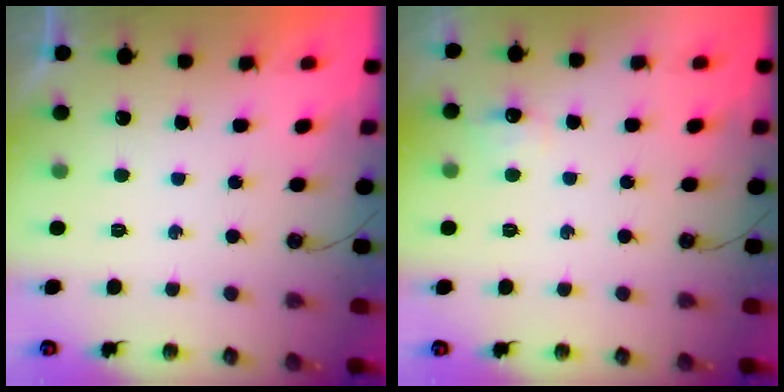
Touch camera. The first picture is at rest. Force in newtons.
{"total": 5.0, "press": 4.9, "slide": 0.8}